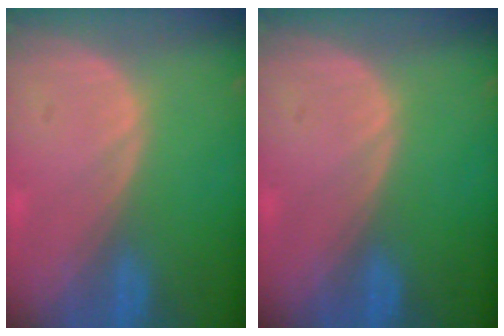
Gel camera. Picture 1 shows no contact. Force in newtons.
{"total": 0.0}